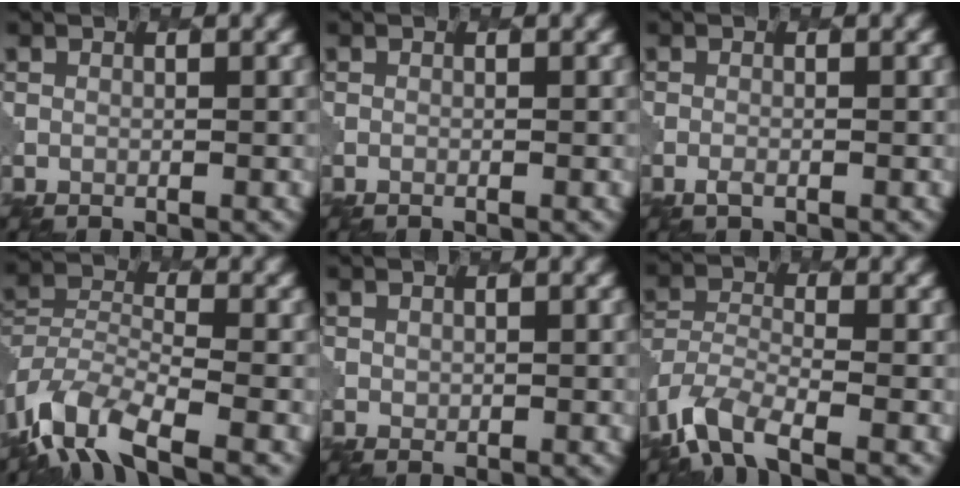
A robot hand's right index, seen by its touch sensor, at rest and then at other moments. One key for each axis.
{"total": 0.0}
{"total": 0.6, "fx": -0.3, "fy": 0.3, "fz": 0.4, "tx": -0.012, "ty": -0.001, "tz": -0.008}
{"total": 9.0, "fx": -6.1, "fy": 3.9, "fz": 5.3, "tx": -0.102, "ty": -0.009, "tz": -0.123}
{"total": 0.8, "fx": 0.3, "fy": 0.7, "fz": 0.3, "tx": -0.006, "ty": -0.005, "tz": 0.007}
{"total": 6.4, "fx": -4.3, "fy": 2.6, "fz": 4.0, "tx": -0.078, "ty": -0.008, "tz": -0.091}